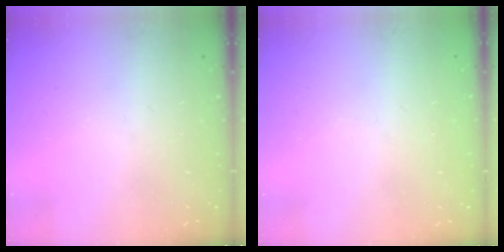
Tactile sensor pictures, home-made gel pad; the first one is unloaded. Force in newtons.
{"total": 1.0, "press": 0.9, "slide": 0.3}